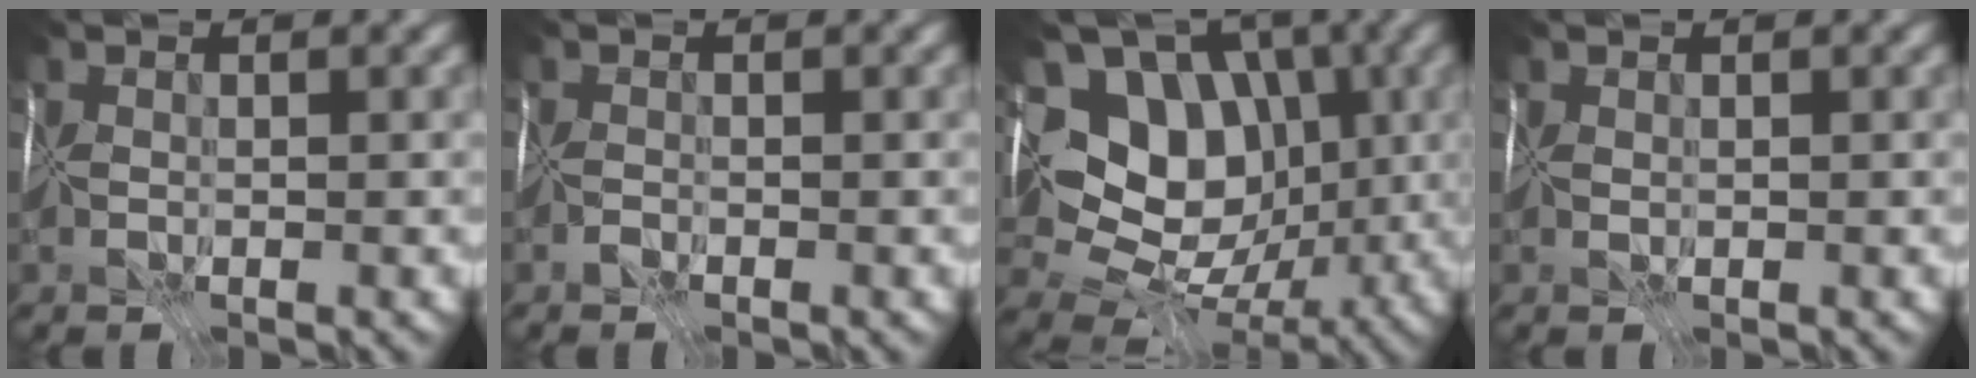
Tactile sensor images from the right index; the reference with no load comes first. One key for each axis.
{"total": 1.2, "fx": -1.2, "fy": 0.0, "fz": -0.2, "tx": 0.015, "ty": -0.005, "tz": -0.024}
{"total": 9.7, "fx": 1.6, "fy": 7.4, "fz": 6.1, "tx": -0.084, "ty": 0.009, "tz": 0.032}
{"total": 0.6, "fx": 0.5, "fy": -0.3, "fz": -0.1, "tx": 0.004, "ty": 0.004, "tz": 0.011}